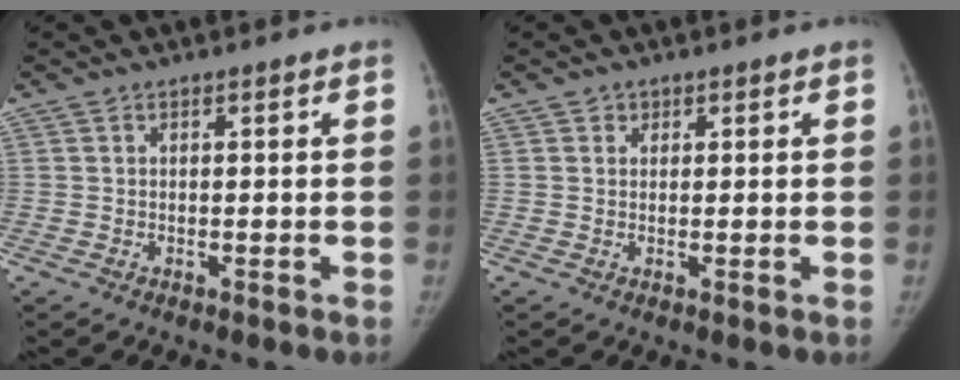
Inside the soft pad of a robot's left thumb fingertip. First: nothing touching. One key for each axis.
{"total": 1.0, "fx": 0.5, "fy": 0.8, "fz": 0.1, "tx": 0.009, "ty": -0.002, "tz": 0.005}